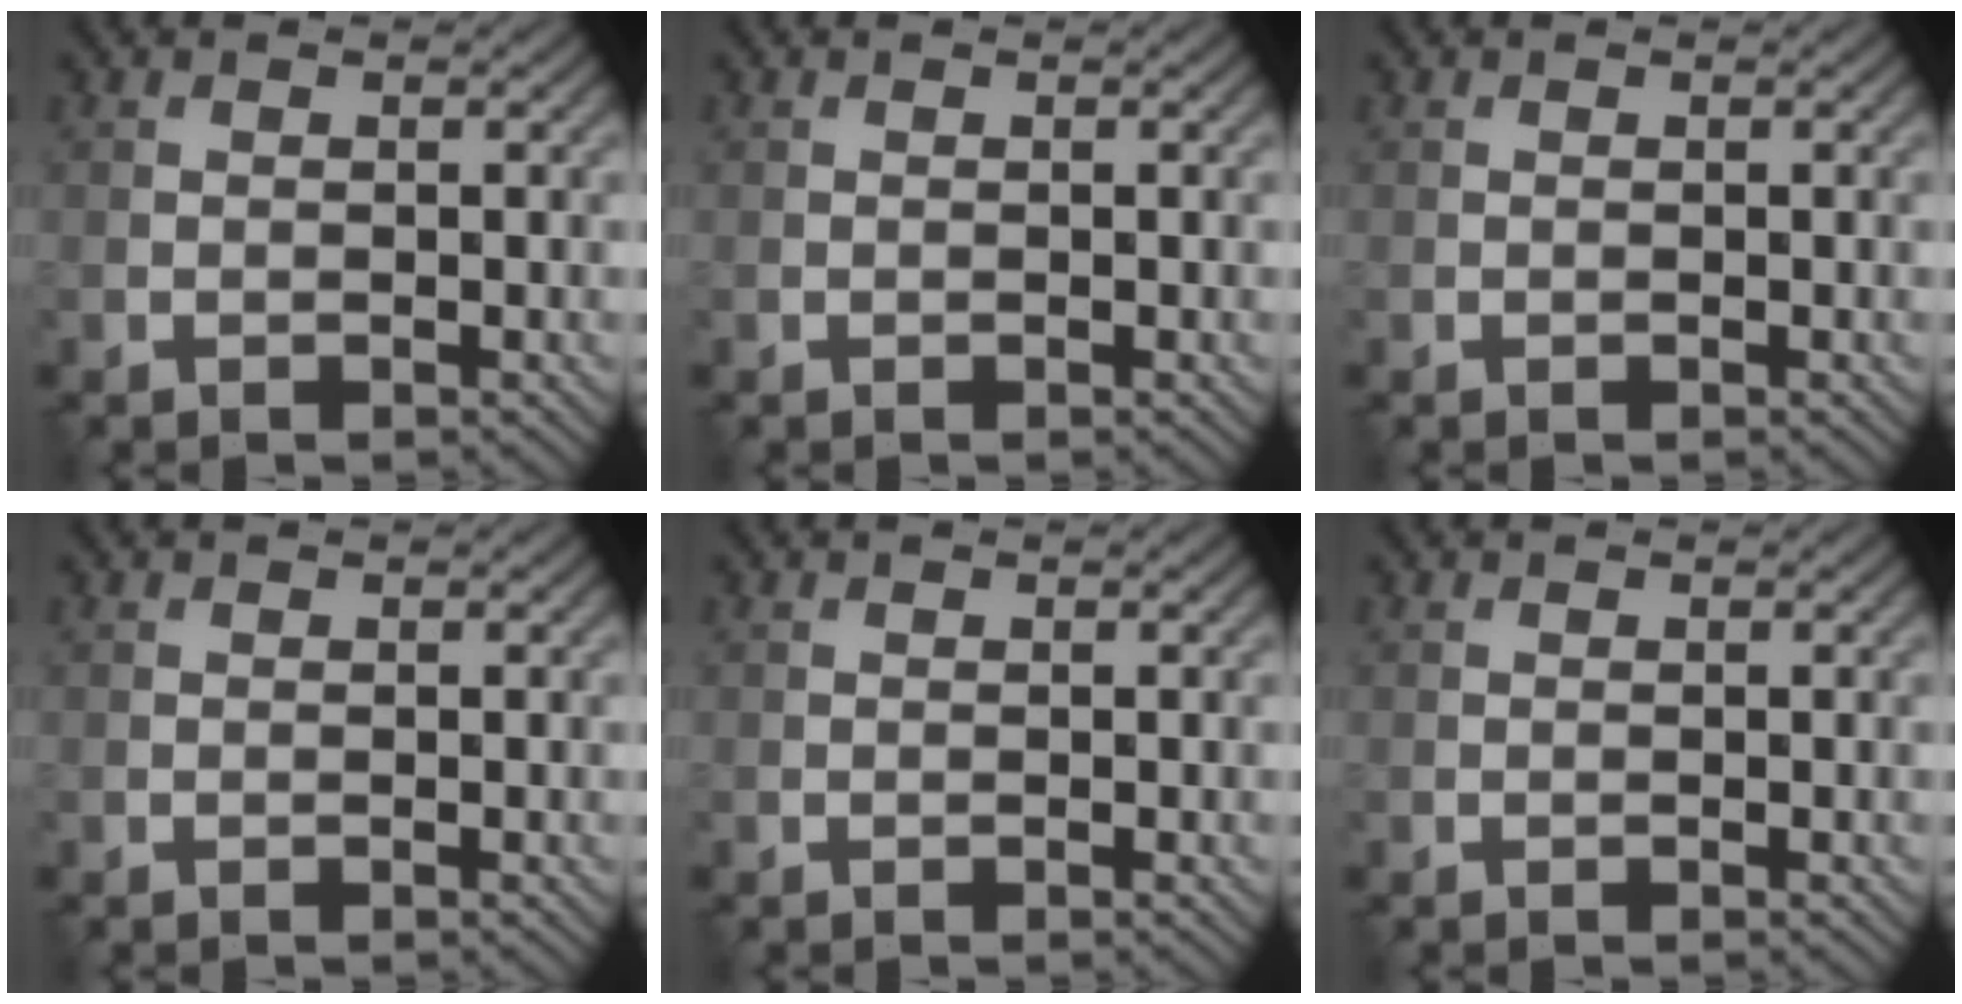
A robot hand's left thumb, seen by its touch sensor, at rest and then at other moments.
{"total": 0.0}
{"total": 0.0}
{"total": 0.0}
{"total": 0.0}
{"total": 0.0}